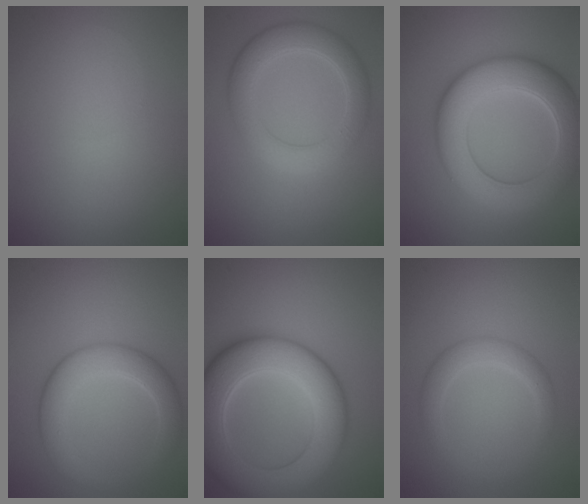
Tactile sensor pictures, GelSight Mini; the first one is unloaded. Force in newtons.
{"total": 4.7, "press": 4.7, "slide": 0.3}
{"total": 9.0, "press": 9.0, "slide": 0.6}
{"total": 5.3, "press": 5.3, "slide": 0.5}
{"total": 10.8, "press": 10.8, "slide": 0.3}
{"total": 2.6, "press": 2.6, "slide": 0.1}